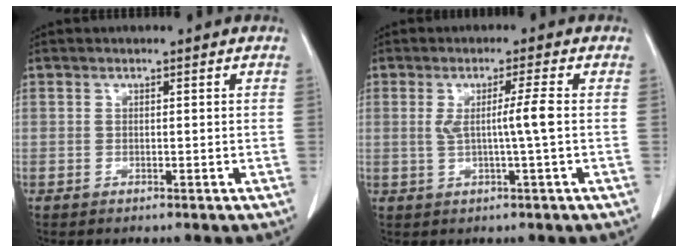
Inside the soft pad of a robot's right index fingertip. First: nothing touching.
{"total": 4.2, "force": [0.1, -0.9, 4.1], "torque": [-0.074, -0.003, 0.004]}